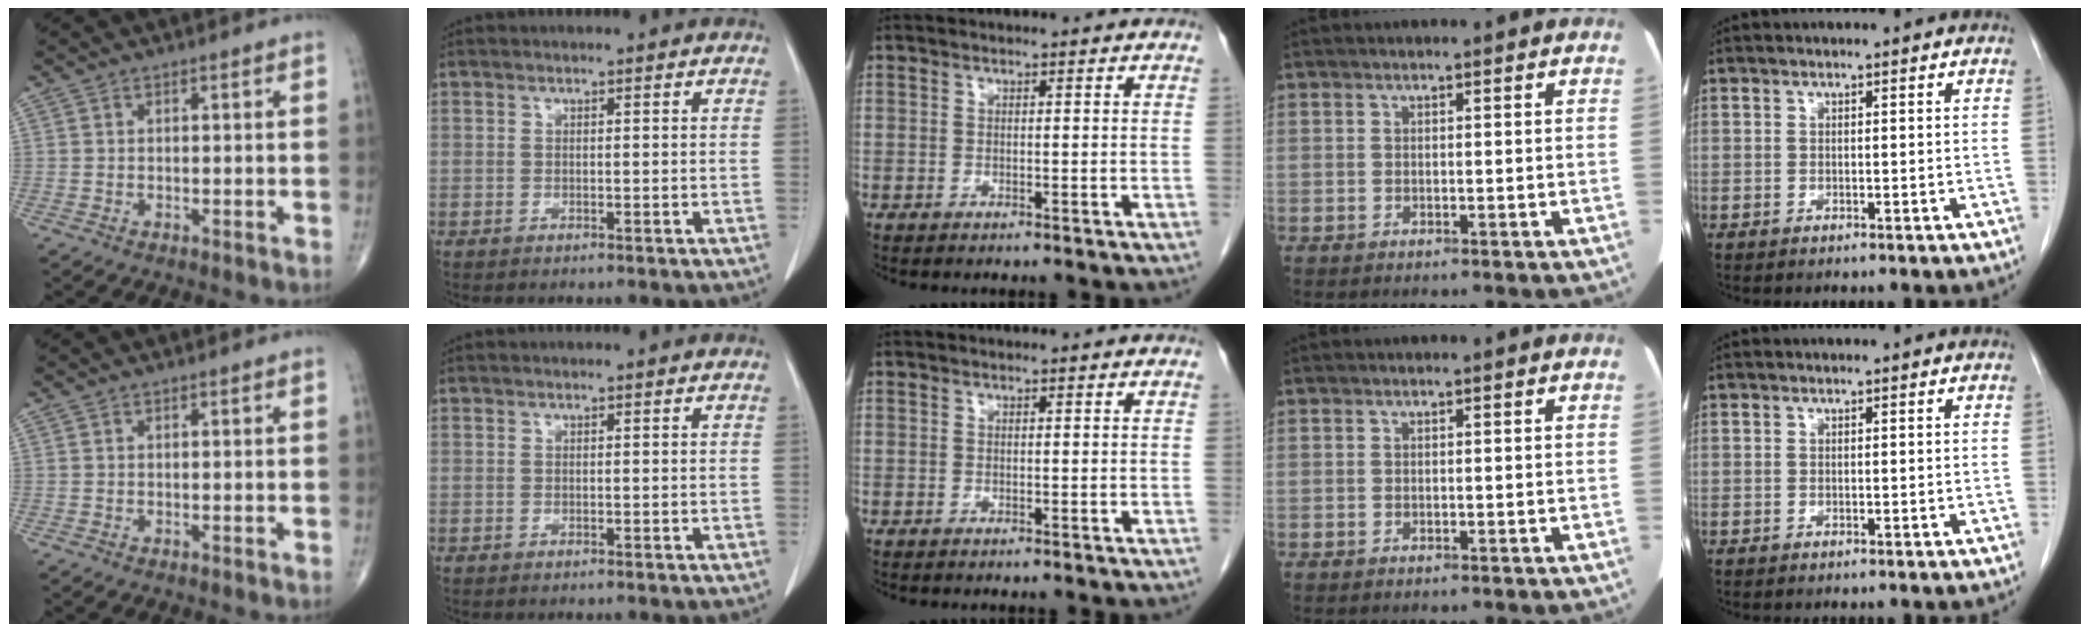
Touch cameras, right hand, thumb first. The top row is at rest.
{}